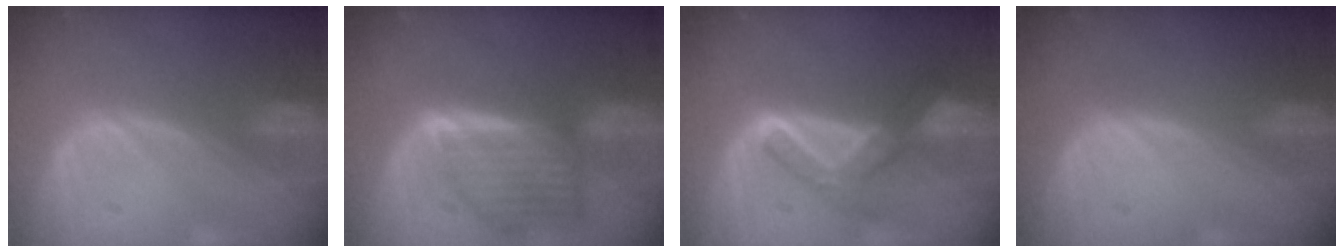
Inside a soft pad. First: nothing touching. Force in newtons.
{"total": 7.9, "press": 7.2, "slide": 3.3}
{"total": 6.1, "press": 5.8, "slide": 1.8}
{"total": 0.0}